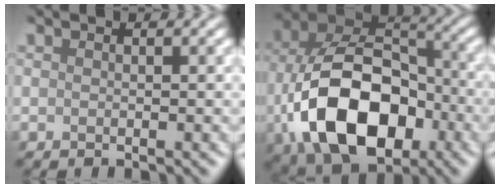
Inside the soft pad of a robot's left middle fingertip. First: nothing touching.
{"total": 13.6, "force": [-4.3, 8.5, 9.7], "torque": [-0.188, -0.007, -0.080]}